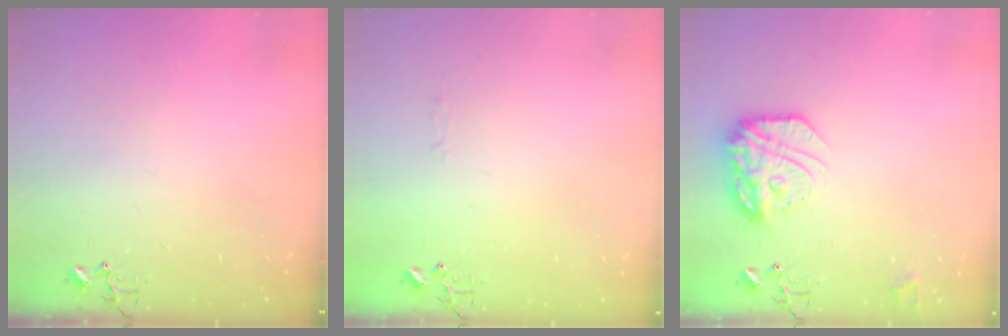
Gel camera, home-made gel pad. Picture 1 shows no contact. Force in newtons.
{"total": 2.8, "press": 2.8, "slide": 0.4}
{"total": 17.4, "press": 17.3, "slide": 1.2}